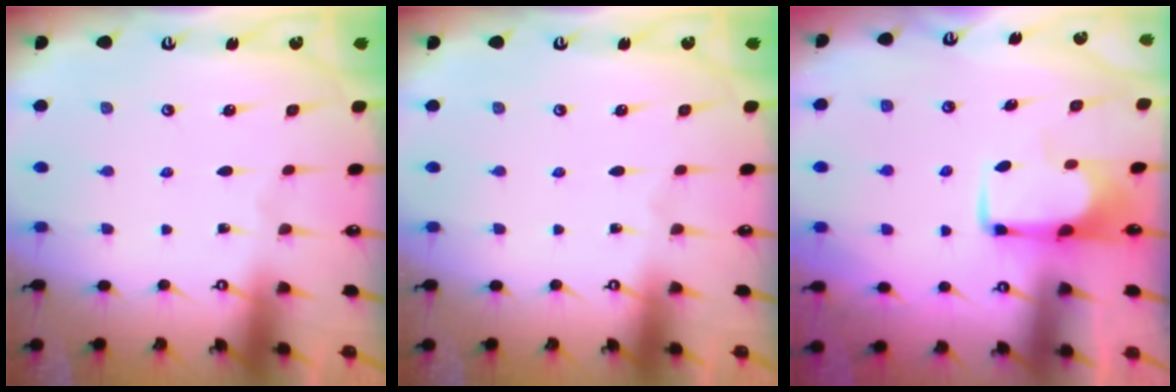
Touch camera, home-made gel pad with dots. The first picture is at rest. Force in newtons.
{"total": 0.0}
{"total": 1.8, "press": 1.8, "slide": 0.5}